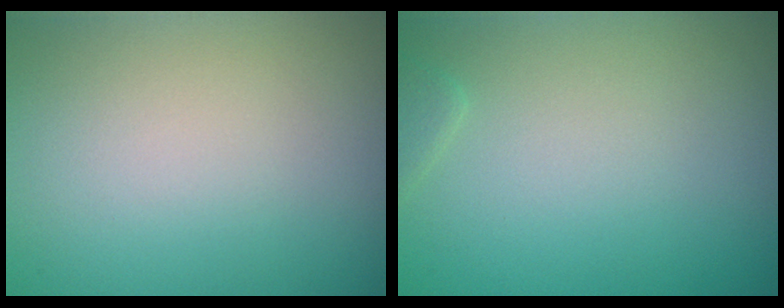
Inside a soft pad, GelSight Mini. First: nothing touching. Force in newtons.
{"total": 0.8, "press": 0.8, "slide": 0.0}